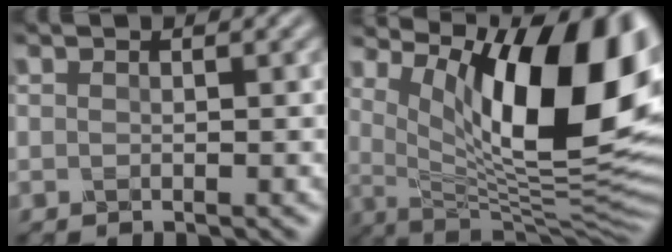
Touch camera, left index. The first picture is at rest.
{"total": 14.6, "force": [5.7, 4.9, 12.5], "torque": [-0.159, -0.012, 0.094]}